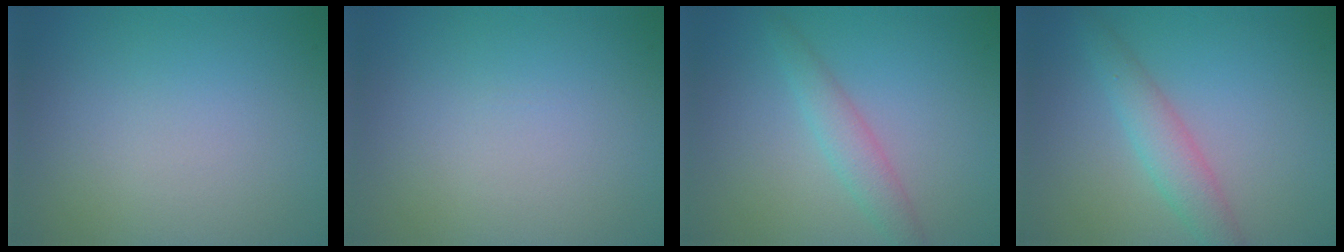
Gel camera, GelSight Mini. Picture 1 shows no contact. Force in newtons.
{"total": 0.0}
{"total": 2.3, "press": 2.3, "slide": 0.0}
{"total": 2.9, "press": 2.9, "slide": 0.1}